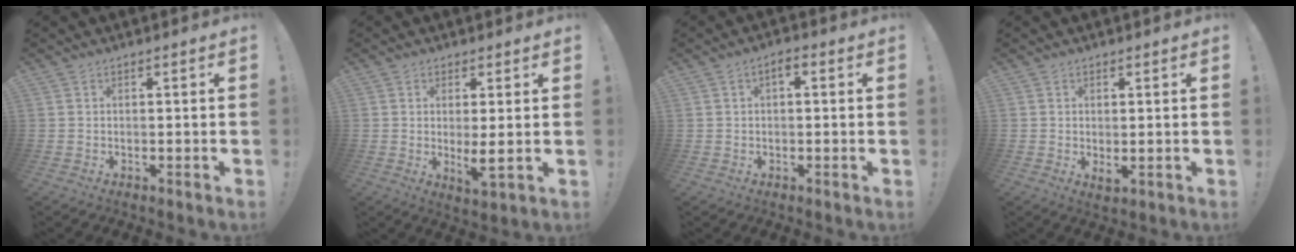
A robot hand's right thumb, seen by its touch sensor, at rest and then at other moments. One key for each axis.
{"total": 4.9, "fx": 0.6, "fy": 1.0, "fz": 4.8, "tx": -0.067, "ty": -0.024, "tz": 0.012}
{"total": 2.1, "fx": -0.1, "fy": 1.1, "fz": 1.7, "tx": -0.025, "ty": 0.005, "tz": -0.003}
{"total": 1.9, "fx": 0.5, "fy": 1.0, "fz": 1.6, "tx": -0.019, "ty": -0.003, "tz": 0.009}